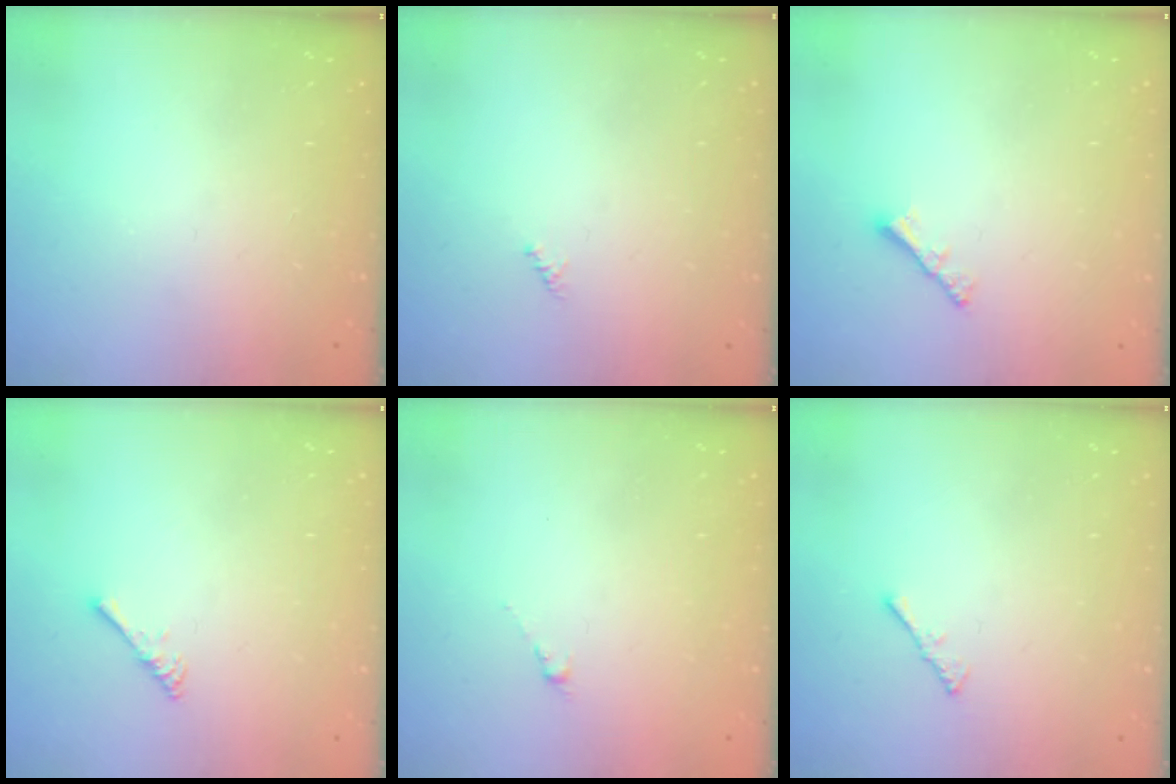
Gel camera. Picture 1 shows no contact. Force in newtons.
{"total": 0.0}
{"total": 2.2, "press": 2.1, "slide": 0.6}
{"total": 2.4, "press": 2.4, "slide": 0.4}
{"total": 0.0}
{"total": 1.5, "press": 1.4, "slide": 0.4}